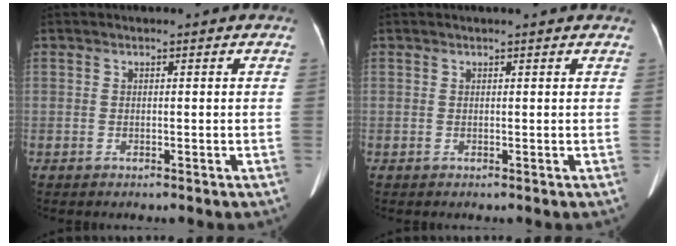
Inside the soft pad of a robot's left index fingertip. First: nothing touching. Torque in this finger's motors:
{"motor_torque": [0.01, -0.08, -0.02, -0.01]}